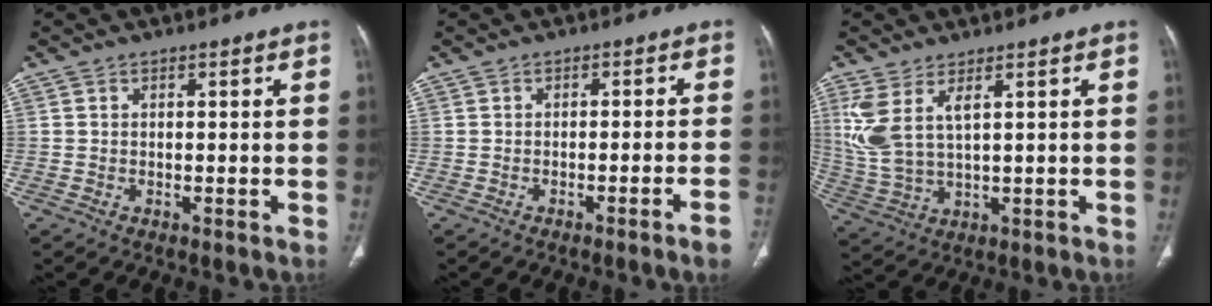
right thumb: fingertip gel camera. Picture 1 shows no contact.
{"total": 4.2, "force": [-2.4, -0.4, 3.4], "torque": [-0.055, 0.010, -0.031]}
{"total": 8.7, "force": [3.6, 3.5, 7.1], "torque": [-0.171, -0.014, 0.087]}